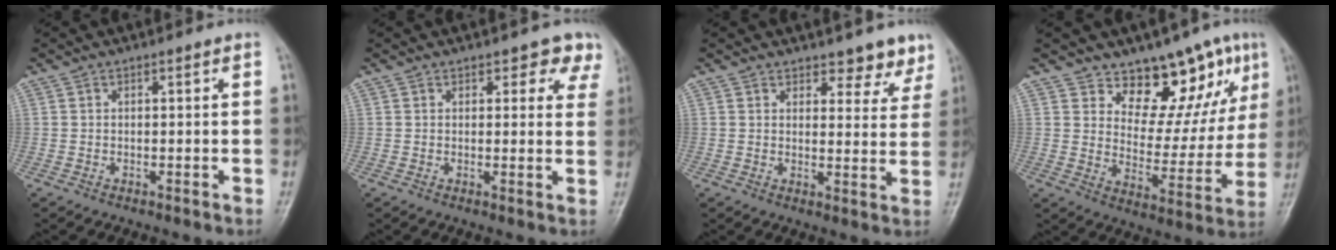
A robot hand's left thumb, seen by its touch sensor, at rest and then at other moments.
{"total": 4.7, "force": [3.7, 2.5, 1.5], "torque": [0.022, -0.018, 0.028]}
{"total": 5.8, "force": [4.8, 2.7, 1.6], "torque": [0.016, -0.033, 0.053]}
{"total": 14.7, "force": [9.6, 7.7, 8.1], "torque": [-0.038, -0.059, 0.148]}